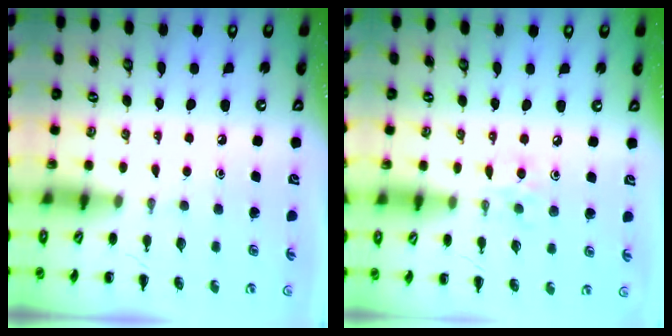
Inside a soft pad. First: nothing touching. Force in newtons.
{"total": 6.5, "press": 6.2, "slide": 1.9}